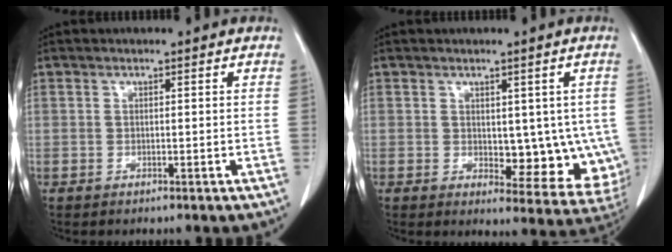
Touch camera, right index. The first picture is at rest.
{"total": 9.6, "force": [-0.3, 5.0, 8.2], "torque": [-0.079, -0.007, 0.009]}